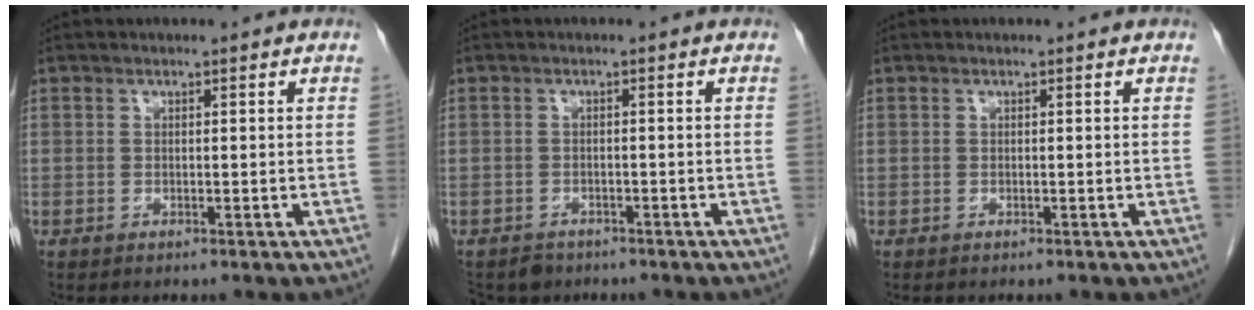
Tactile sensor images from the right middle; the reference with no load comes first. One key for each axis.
{"total": 3.9, "fx": -3.1, "fy": 2.3, "fz": 0.2, "tx": -0.002, "ty": 0.000, "tz": -0.050}
{"total": 0.0}